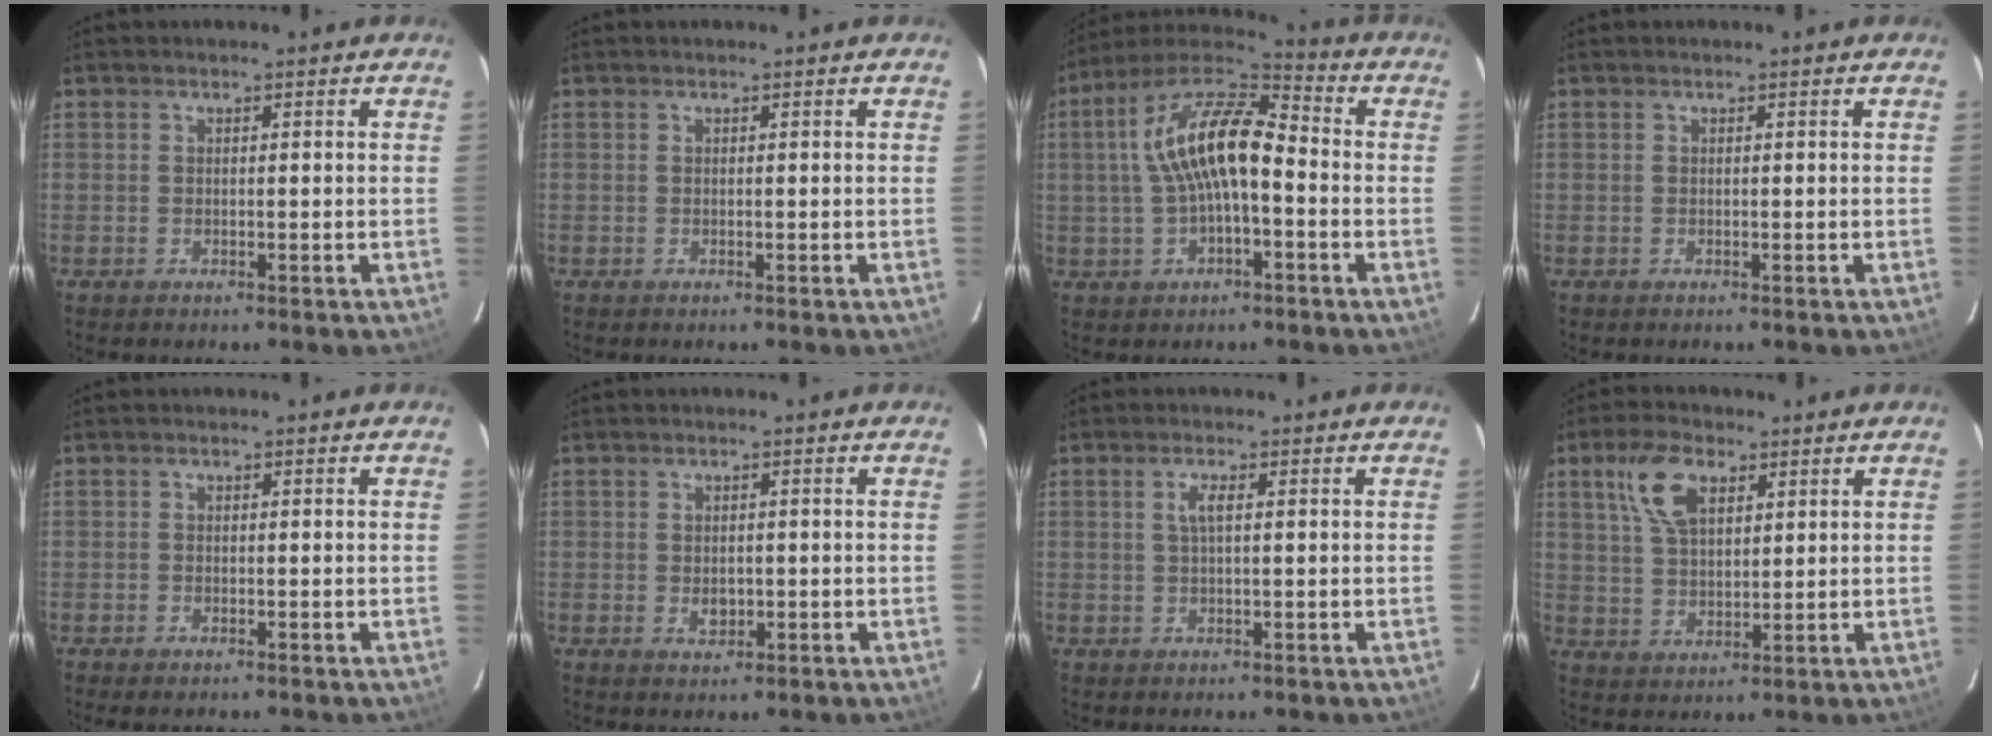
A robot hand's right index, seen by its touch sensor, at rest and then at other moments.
{"total": 0.0}
{"total": 14.4, "force": [-0.5, 5.7, 13.2], "torque": [-0.248, 0.022, -0.013]}
{"total": 0.0}
{"total": 0.8, "force": [-0.6, 0.4, 0.4], "torque": [-0.008, -0.003, -0.013]}
{"total": 2.4, "force": [-0.4, 1.8, 1.6], "torque": [-0.026, 0.001, -0.005]}
{"total": 2.2, "force": [0.5, 0.5, 2.1], "torque": [-0.042, 0.003, 0.010]}
{"total": 9.0, "force": [4.2, 4.8, 6.4], "torque": [-0.129, 0.020, 0.085]}